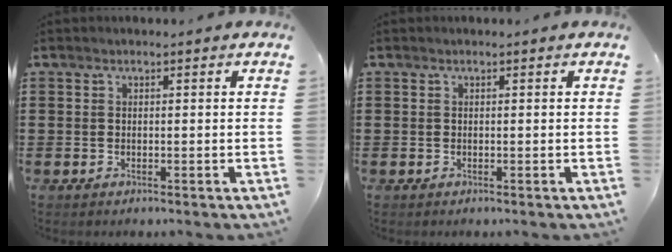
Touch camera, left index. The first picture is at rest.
{"total": 0.0}